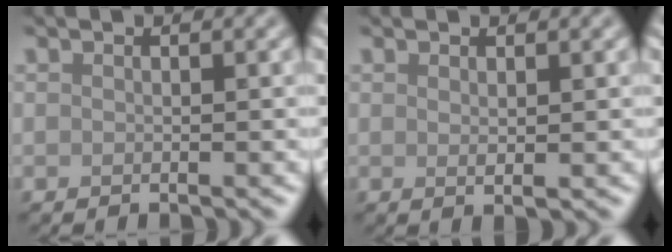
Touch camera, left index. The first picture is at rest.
{"total": 1.1, "force": [0.4, 0.2, 1.0], "torque": [-0.015, 0.000, 0.006]}